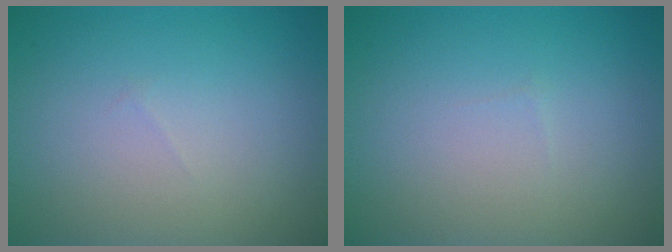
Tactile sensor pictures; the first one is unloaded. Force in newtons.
{"total": 0.0}